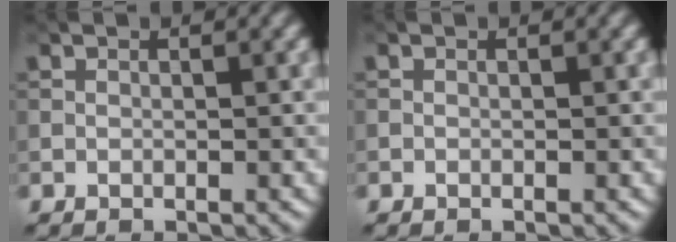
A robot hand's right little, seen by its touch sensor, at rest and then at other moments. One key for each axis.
{"total": 0.0}